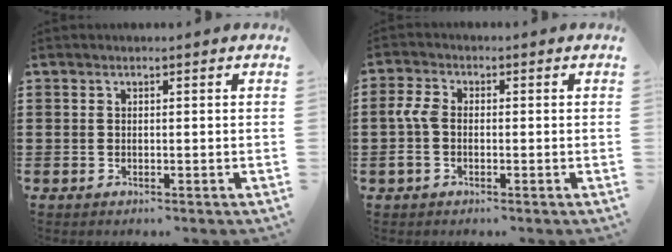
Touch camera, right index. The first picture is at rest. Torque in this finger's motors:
{"motor_torque": [1.36, 0.74, 0.37, 0.05]}